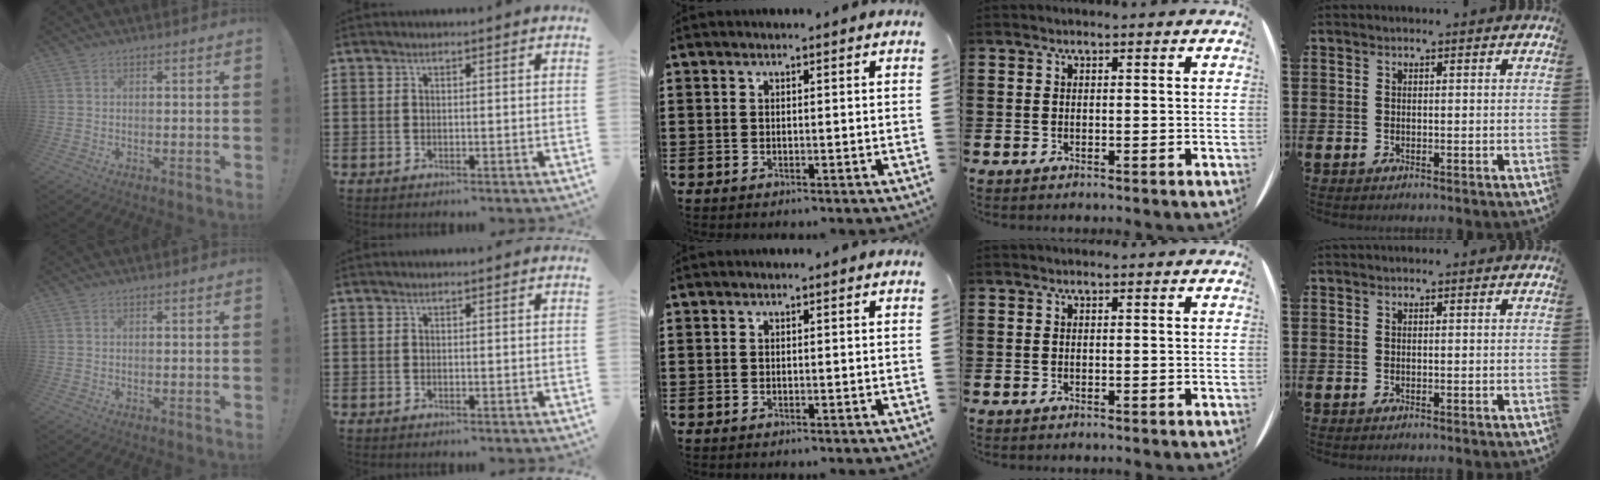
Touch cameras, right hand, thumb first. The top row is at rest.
{}